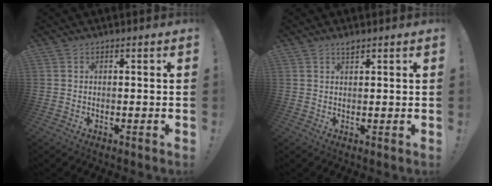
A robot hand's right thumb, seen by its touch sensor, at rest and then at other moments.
{"total": 2.0, "force": [1.8, 0.3, 0.8], "torque": [-0.003, -0.010, 0.029]}